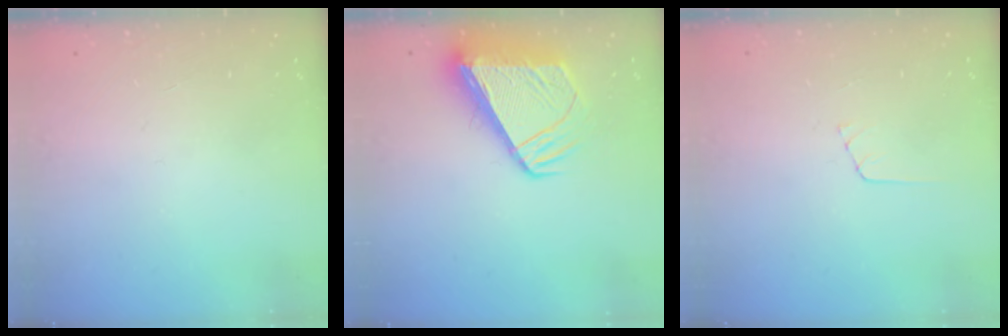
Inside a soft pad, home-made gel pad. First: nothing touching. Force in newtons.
{"total": 10.0, "press": 9.9, "slide": 1.1}
{"total": 3.1, "press": 3.0, "slide": 0.3}